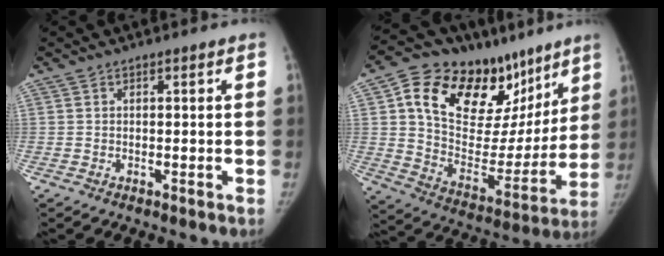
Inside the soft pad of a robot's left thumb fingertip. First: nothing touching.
{"total": 30.3, "force": [16.1, 16.9, 19.3], "torque": [-0.250, -0.017, 0.264]}